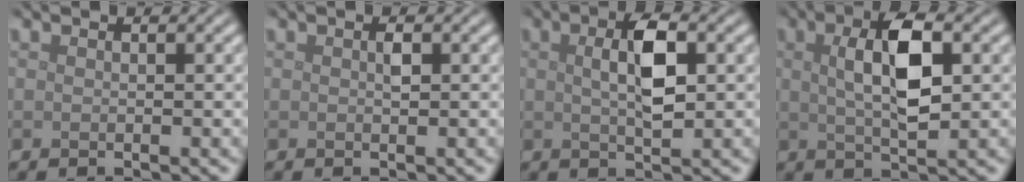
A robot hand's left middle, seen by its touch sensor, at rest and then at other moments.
{"total": 0.7, "force": [0.1, 0.2, 0.7], "torque": [-0.011, 0.001, 0.002]}
{"total": 4.2, "force": [0.9, 1.3, 3.8], "torque": [-0.076, 0.004, 0.014]}
{"total": 5.8, "force": [1.2, 2.1, 5.3], "torque": [-0.098, 0.007, 0.021]}